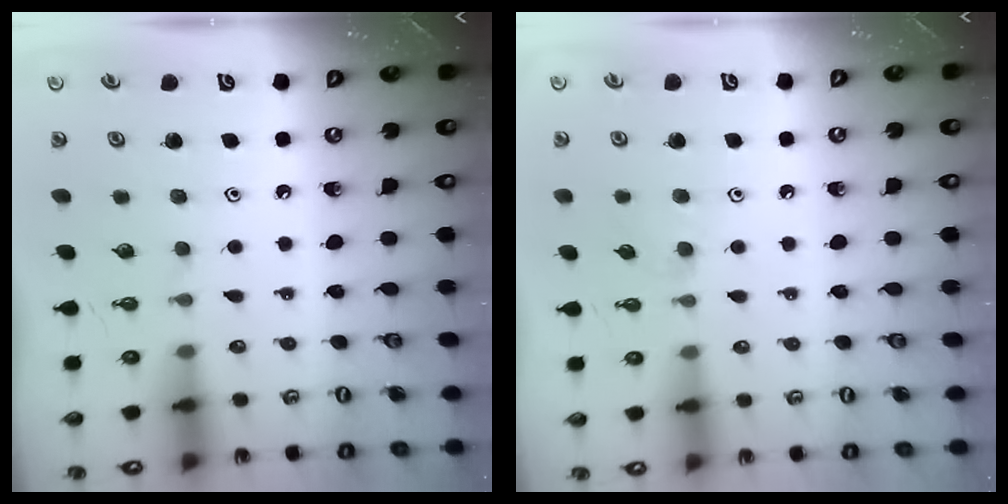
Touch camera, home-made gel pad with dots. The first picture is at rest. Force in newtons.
{"total": 3.7, "press": 3.7, "slide": 0.6}